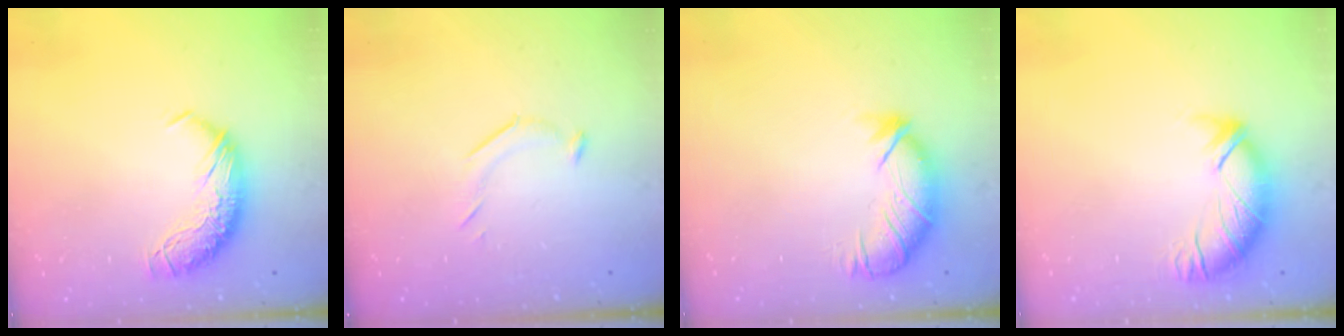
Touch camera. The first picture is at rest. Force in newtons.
{"total": 6.5, "press": 6.5, "slide": 1.0}
{"total": 2.7, "press": 2.4, "slide": 1.4}
{"total": 2.3, "press": 1.8, "slide": 1.4}